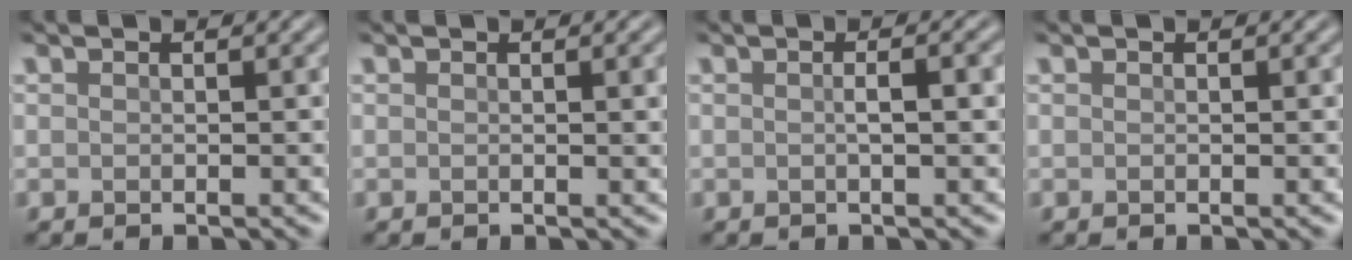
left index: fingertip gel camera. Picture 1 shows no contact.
{"total": 1.7, "force": [0.3, 0.5, 1.6], "torque": [-0.015, 0.002, 0.001]}
{"total": 2.6, "force": [0.1, 0.7, 2.5], "torque": [-0.033, 0.004, -0.003]}
{"total": 0.6, "force": [0.1, 0.1, 0.6], "torque": [-0.006, 0.002, 0.000]}